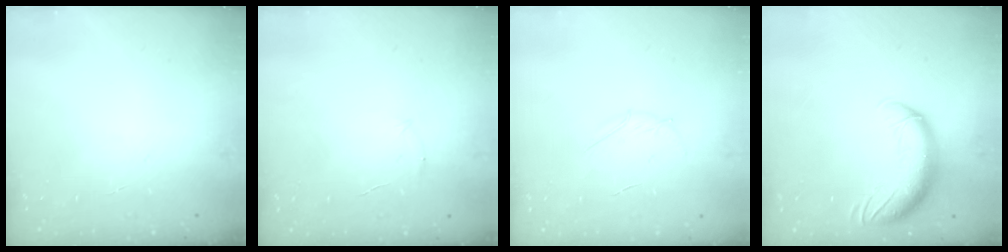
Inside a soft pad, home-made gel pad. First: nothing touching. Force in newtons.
{"total": 4.7, "press": 4.5, "slide": 1.3}
{"total": 3.8, "press": 3.6, "slide": 1.1}
{"total": 12.8, "press": 12.4, "slide": 3.1}